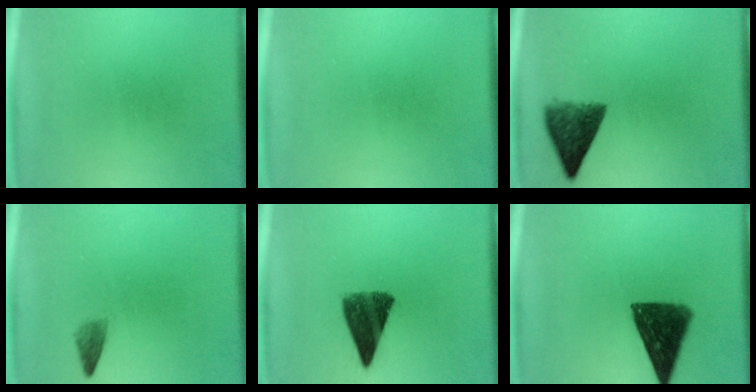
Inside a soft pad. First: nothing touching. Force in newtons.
{"total": 0.0}
{"total": 6.9}
{"total": 1.6}
{"total": 9.1}
{"total": 11.7}